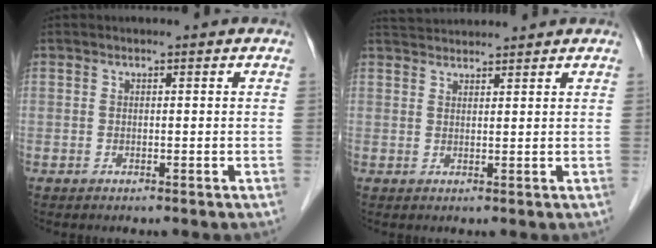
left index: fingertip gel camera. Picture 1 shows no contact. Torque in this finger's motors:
{"motor_torque": [-0.13, -0.62, 0.03, 0.02]}